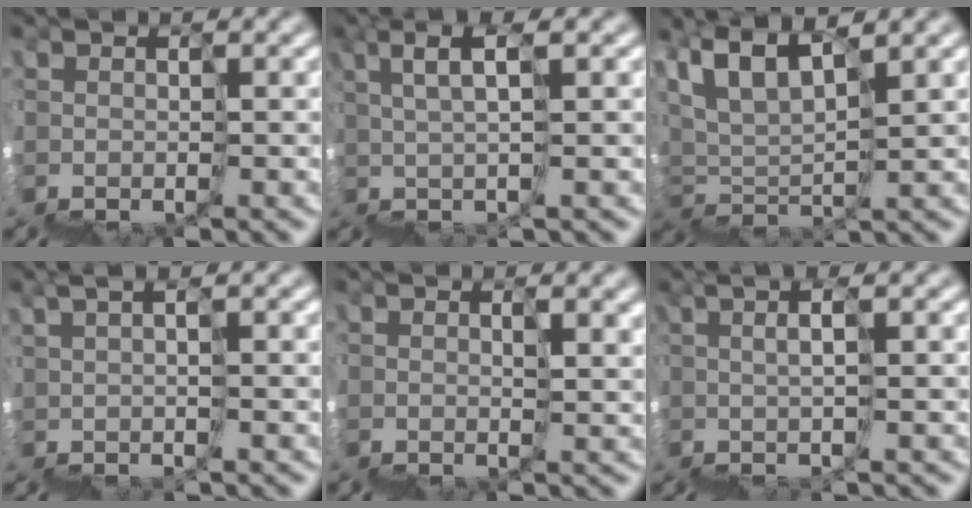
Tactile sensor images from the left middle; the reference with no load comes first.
{"total": 3.9, "force": [3.0, -2.5, 0.0], "torque": [-0.001, 0.041, 0.050]}
{"total": 5.8, "force": [5.5, -1.8, -0.6], "torque": [-0.011, 0.048, 0.097]}
{"total": 3.7, "force": [2.2, -2.6, -1.5], "torque": [0.022, 0.026, 0.042]}
{"total": 2.8, "force": [2.6, 1.0, 0.8], "torque": [-0.011, 0.009, 0.050]}
{"total": 2.9, "force": [2.1, -2.0, -0.1], "torque": [0.037, 0.034, 0.044]}